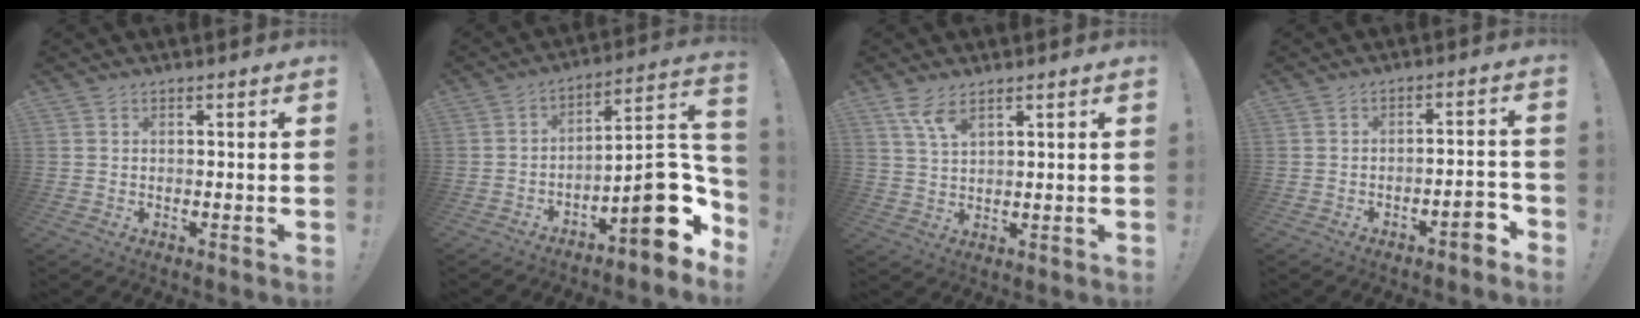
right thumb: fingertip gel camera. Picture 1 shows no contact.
{"total": 17.0, "force": [-5.8, 5.9, 14.8], "torque": [-0.175, 0.028, -0.083]}
{"total": 5.8, "force": [3.8, 1.9, 4.0], "torque": [-0.077, -0.014, 0.069]}
{"total": 5.9, "force": [-3.6, 1.6, 4.5], "torque": [-0.060, 0.018, -0.058]}